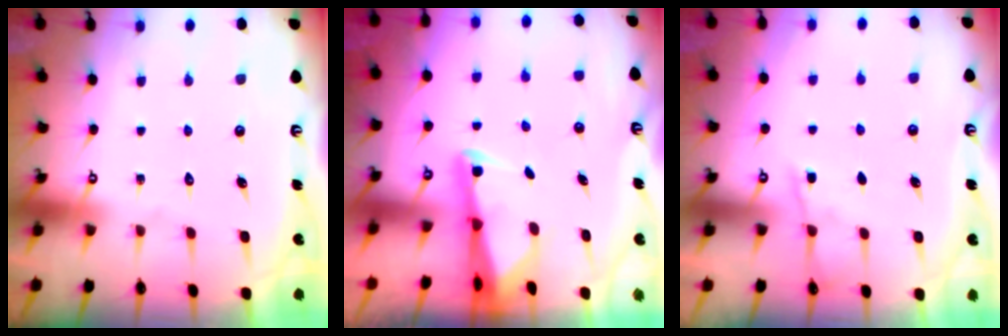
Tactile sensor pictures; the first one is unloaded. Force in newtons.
{"total": 2.8, "press": 2.7, "slide": 0.6}
{"total": 5.5, "press": 5.5, "slide": 0.6}